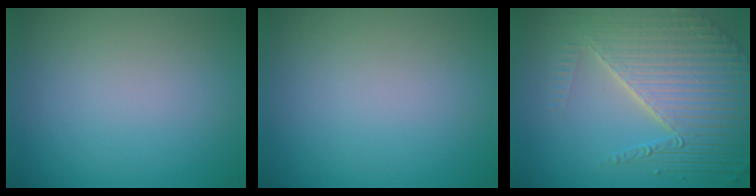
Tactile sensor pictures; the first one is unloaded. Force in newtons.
{"total": 0.0}
{"total": 8.2, "press": 5.7, "slide": 5.9}